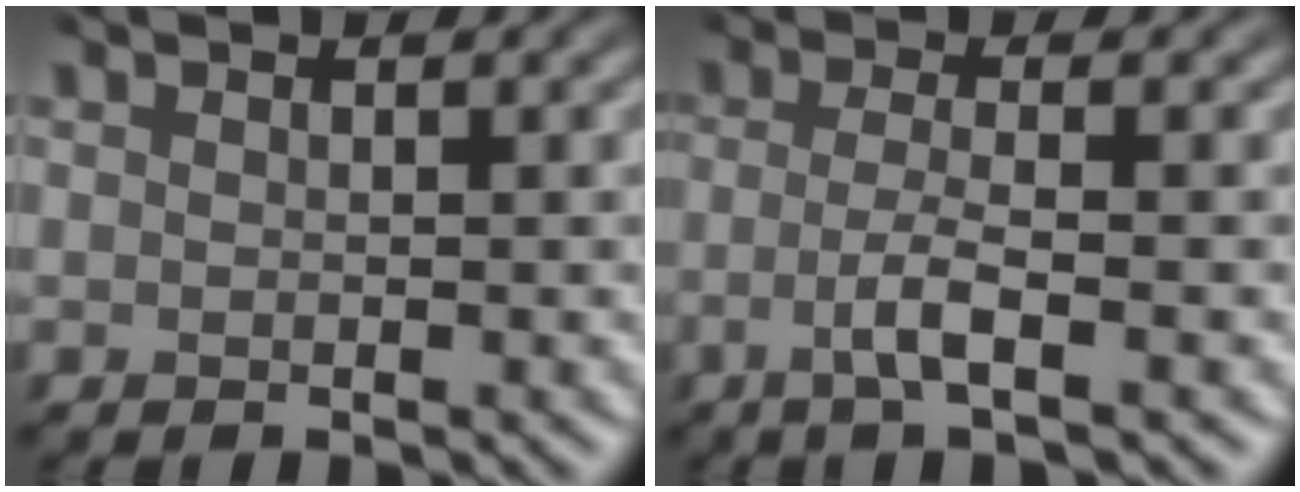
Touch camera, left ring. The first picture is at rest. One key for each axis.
{"total": 3.4, "fx": -1.7, "fy": 0.8, "fz": 2.9, "tx": -0.056, "ty": -0.011, "tz": -0.027}